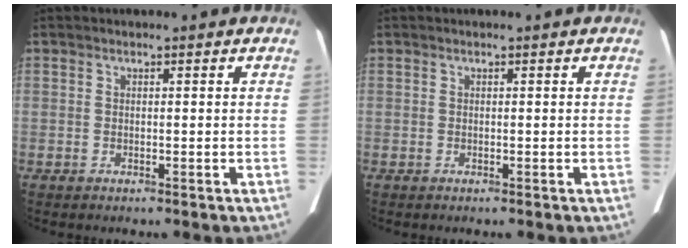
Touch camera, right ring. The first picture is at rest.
{"total": 0.0}